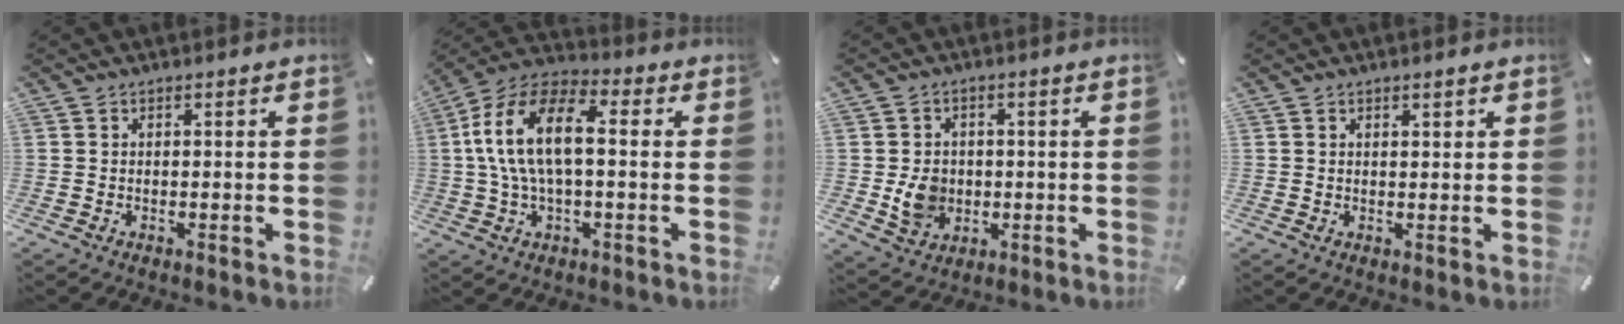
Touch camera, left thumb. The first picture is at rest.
{"total": 15.3, "force": [1.2, 7.7, 13.2], "torque": [-0.286, 0.005, 0.018]}
{"total": 7.0, "force": [-0.6, 6.3, 2.9], "torque": [-0.052, 0.001, -0.011]}
{"total": 1.2, "force": [0.8, 0.4, 0.8], "torque": [-0.016, 0.000, 0.014]}